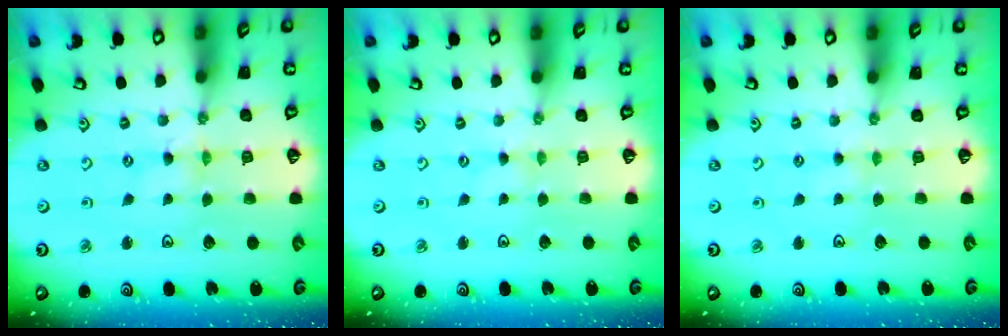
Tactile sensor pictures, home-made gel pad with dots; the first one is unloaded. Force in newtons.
{"total": 0.0}
{"total": 2.1, "press": 2.1, "slide": 0.4}